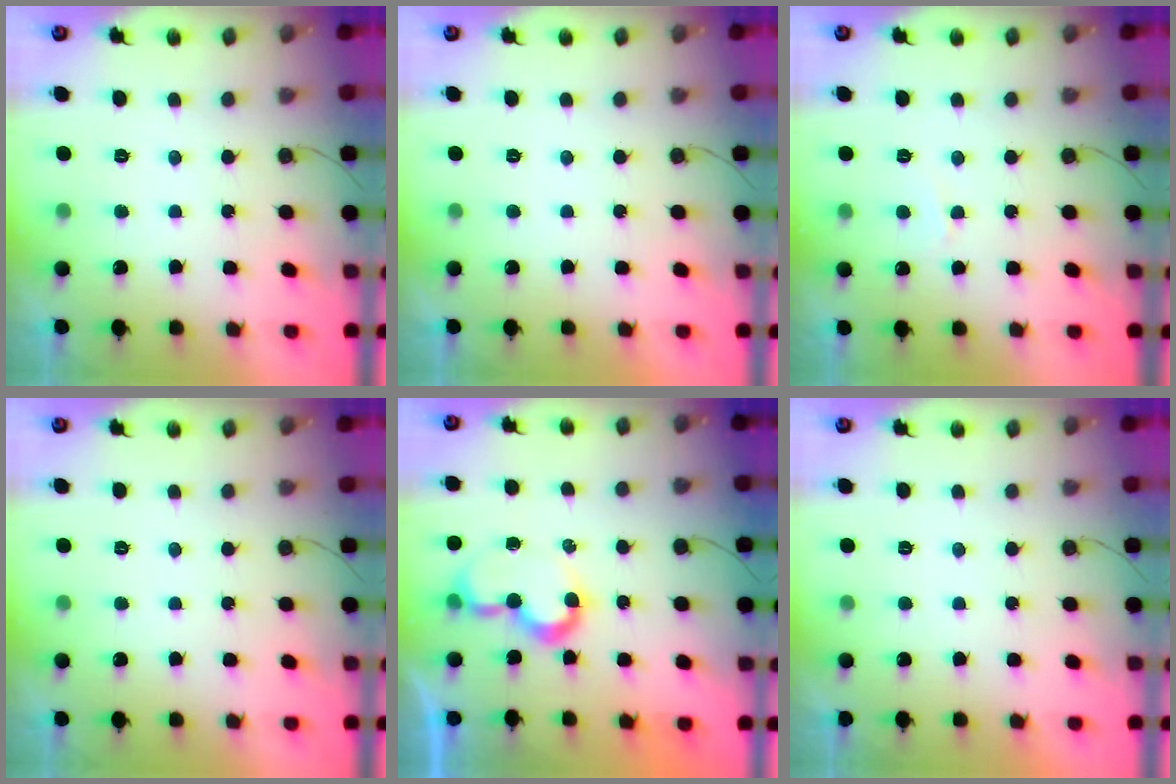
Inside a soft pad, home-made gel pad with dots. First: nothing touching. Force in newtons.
{"total": 1.8, "press": 1.7, "slide": 0.1}
{"total": 3.0, "press": 3.0, "slide": 0.3}
{"total": 0.0}
{"total": 8.3, "press": 8.2, "slide": 1.0}
{"total": 1.7, "press": 1.7, "slide": 0.0}